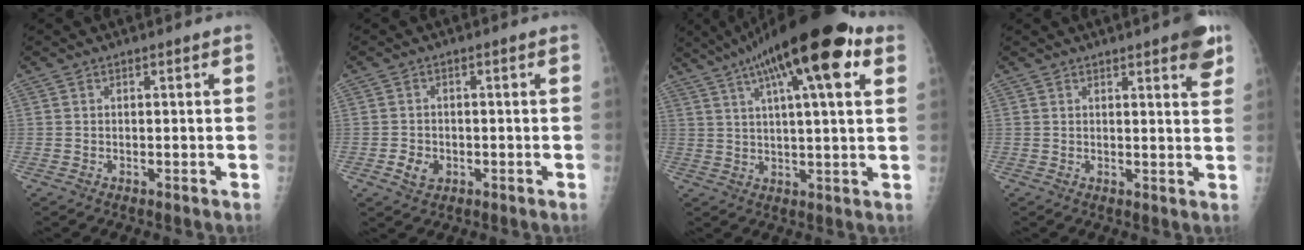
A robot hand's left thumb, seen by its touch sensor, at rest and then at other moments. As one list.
[{"total": 3.1, "force": [-1.0, 2.5, 1.6], "torque": [-0.022, 0.003, -0.012]}, {"total": 20.7, "force": [10.1, 5.3, 17.3], "torque": [-0.272, 0.008, 0.154]}, {"total": 6.1, "force": [3.6, 1.4, 4.8], "torque": [-0.046, -0.013, 0.042]}]